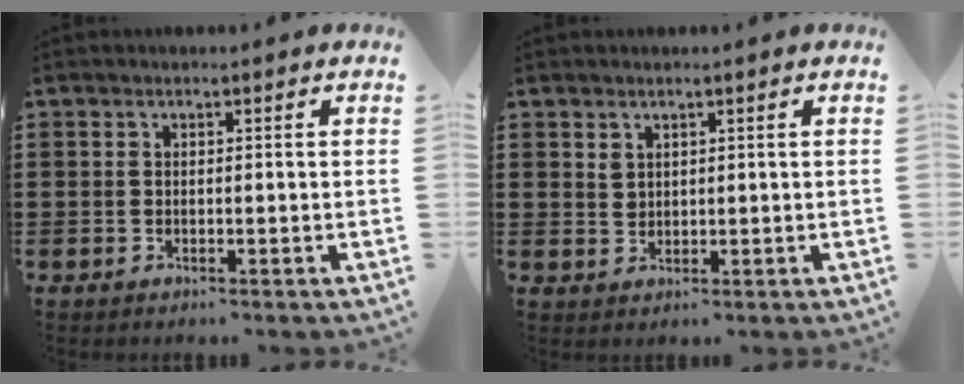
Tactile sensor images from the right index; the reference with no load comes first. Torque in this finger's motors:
{"motor_torque": [-0.31, 0.38, 0.00, 0.00]}